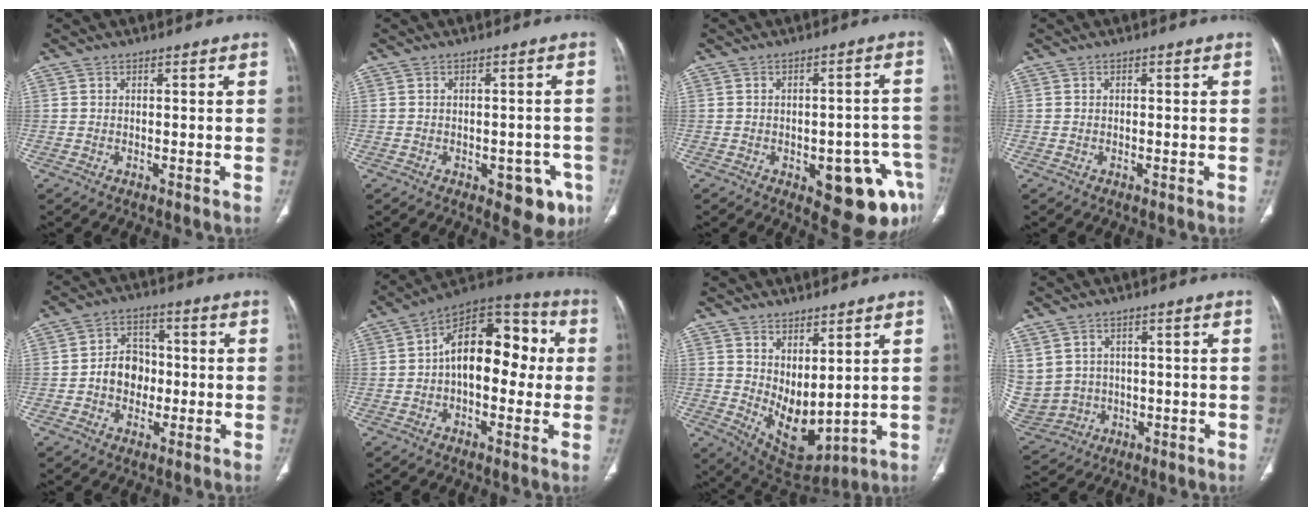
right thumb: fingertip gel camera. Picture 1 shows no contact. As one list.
[{"total": 7.6, "force": [-3.5, 4.0, 5.3], "torque": [-0.033, 0.009, -0.038]}, {"total": 13.7, "force": [-5.8, 5.9, 10.9], "torque": [-0.088, 0.033, -0.059]}, {"total": 0.0}, {"total": 7.5, "force": [-1.0, 6.2, 4.1], "torque": [-0.034, 0.023, -0.025]}, {"total": 16.5, "force": [0.7, 9.9, 13.1], "torque": [-0.157, 0.048, -0.003]}, {"total": 10.1, "force": [2.5, 5.0, 8.4], "torque": [-0.124, -0.036, 0.073]}, {"total": 13.4, "force": [1.1, 12.5, 4.6], "torque": [-0.139, 0.023, 0.056]}]